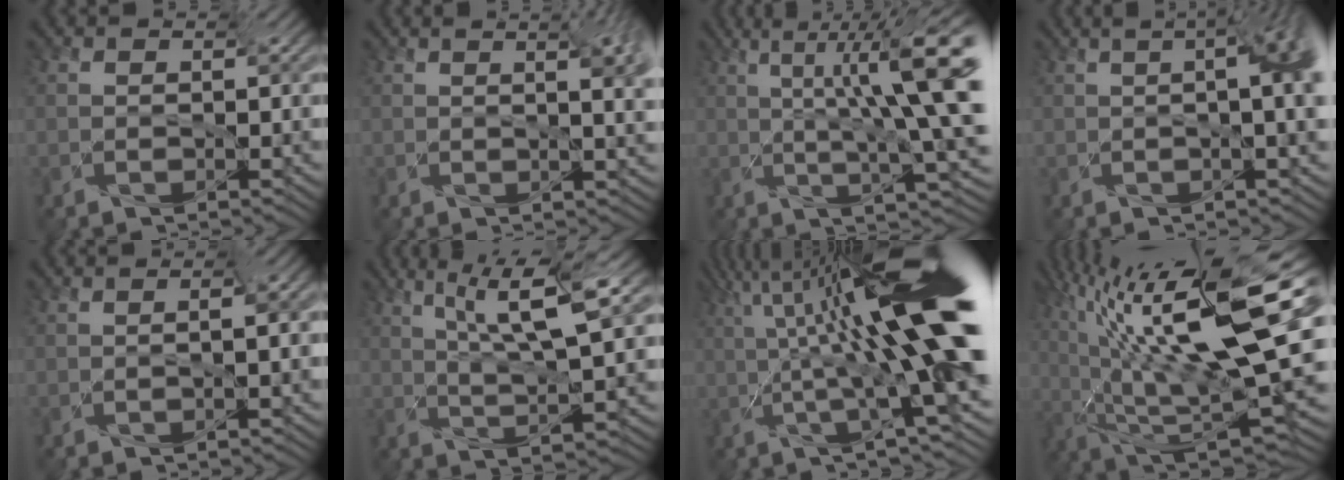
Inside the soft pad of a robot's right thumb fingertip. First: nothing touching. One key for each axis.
{"total": 9.5, "fx": 3.5, "fy": 3.5, "fz": 8.0, "tx": -0.080, "ty": 0.040, "tz": 0.036}
{"total": 13.9, "fx": 2.1, "fy": 4.0, "fz": 13.1, "tx": -0.196, "ty": 0.029, "tz": 0.039}
{"total": 10.9, "fx": 2.3, "fy": 3.7, "fz": 10.0, "tx": -0.098, "ty": 0.051, "tz": 0.023}
{"total": 2.0, "fx": -0.5, "fy": 0.1, "fz": 1.9, "tx": -0.020, "ty": 0.010, "tz": -0.011}
{"total": 9.7, "fx": 3.4, "fy": 2.7, "fz": 8.7, "tx": -0.156, "ty": 0.011, "tz": 0.053}
{"total": 16.8, "fx": 3.2, "fy": 3.0, "fz": 16.2, "tx": -0.265, "ty": 0.037, "tz": 0.067}
{"total": 17.9, "fx": 3.3, "fy": 6.2, "fz": 16.5, "tx": -0.303, "ty": 0.017, "tz": 0.062}